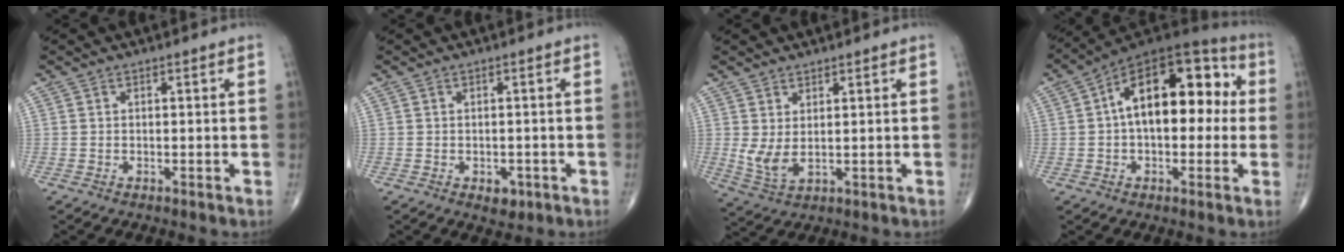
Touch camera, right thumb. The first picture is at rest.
{"total": 2.7, "force": [-1.2, 1.8, 1.6], "torque": [-0.009, 0.001, -0.010]}
{"total": 4.9, "force": [0.9, 2.2, 4.3], "torque": [-0.089, -0.010, 0.027]}
{"total": 19.3, "force": [2.4, 10.5, 16.1], "torque": [-0.213, 0.047, 0.023]}